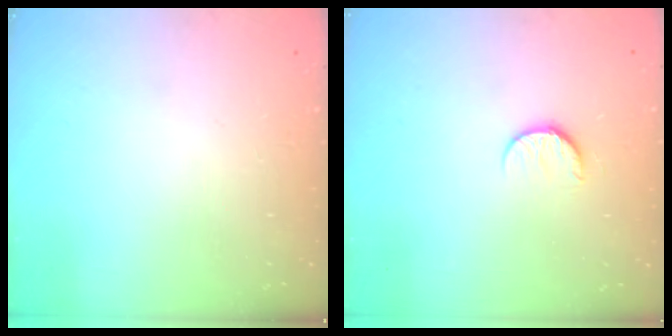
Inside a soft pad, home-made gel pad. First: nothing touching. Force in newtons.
{"total": 7.7, "press": 7.6, "slide": 0.7}